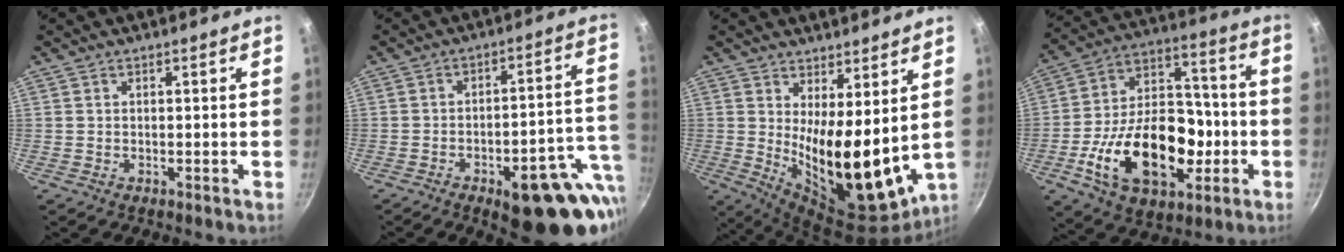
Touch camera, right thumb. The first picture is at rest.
{"total": 20.4, "force": [-7.9, 7.8, 17.1], "torque": [-0.154, 0.028, -0.098]}
{"total": 16.7, "force": [3.0, 6.7, 15.0], "torque": [-0.203, -0.053, 0.065]}
{"total": 25.4, "force": [-7.1, 15.9, 18.4], "torque": [-0.278, 0.051, -0.112]}